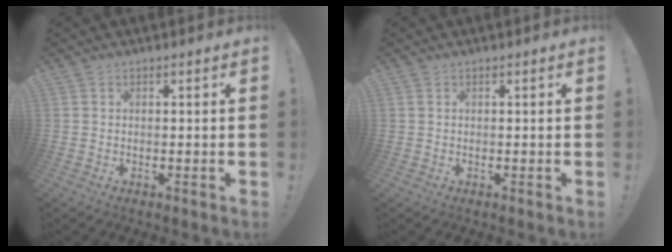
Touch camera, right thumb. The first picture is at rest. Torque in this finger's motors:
{"motor_torque": [-0.03, -0.12, -0.06, 0.14, 0.03]}